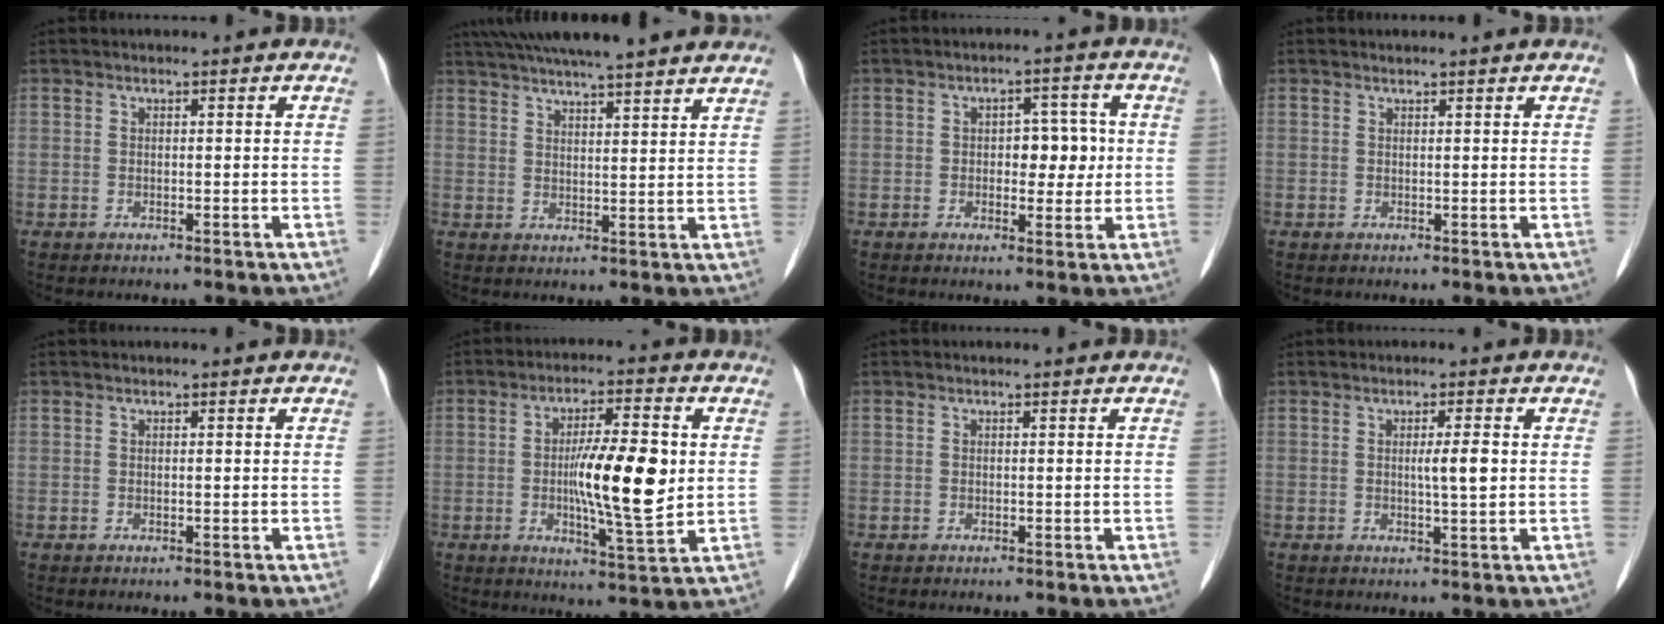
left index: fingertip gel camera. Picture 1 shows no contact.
{"total": 19.6, "force": [17.2, 1.7, 9.3], "torque": [-0.156, 0.044, 0.238]}
{"total": 1.0, "force": [0.1, 0.4, 1.0], "torque": [-0.016, -0.001, 0.003]}
{"total": 1.6, "force": [1.5, -0.1, 0.4], "torque": [-0.013, 0.012, 0.022]}
{"total": 0.0}
{"total": 11.4, "force": [0.3, 1.9, 11.2], "torque": [-0.194, -0.004, 0.002]}
{"total": 0.0}
{"total": 2.9, "force": [0.3, 0.0, 2.9], "torque": [-0.047, -0.003, 0.004]}